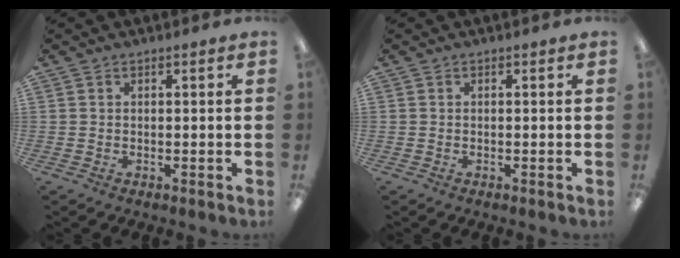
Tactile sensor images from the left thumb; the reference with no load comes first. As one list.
[{"total": 0.0}]